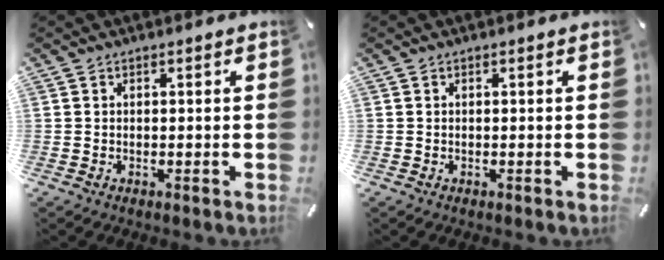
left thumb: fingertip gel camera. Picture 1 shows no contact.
{"total": 0.0}